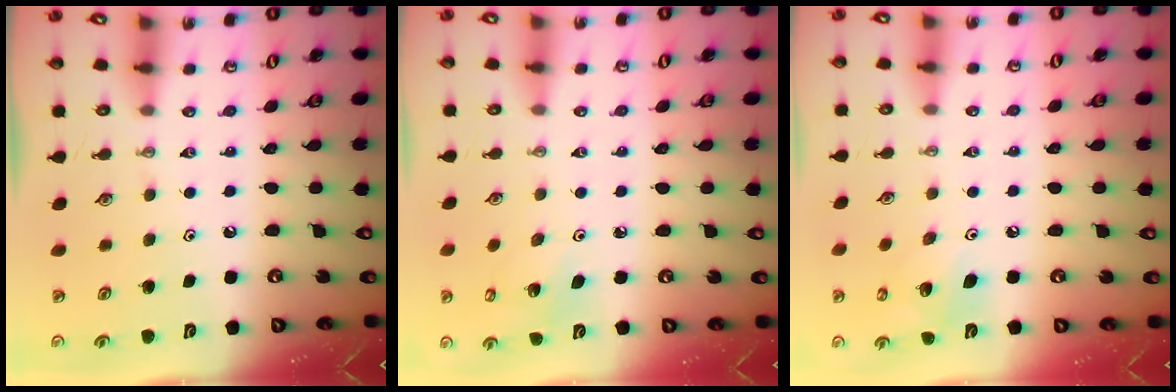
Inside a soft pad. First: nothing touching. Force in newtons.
{"total": 3.8, "press": 3.6, "slide": 1.3}
{"total": 9.5, "press": 9.1, "slide": 2.6}